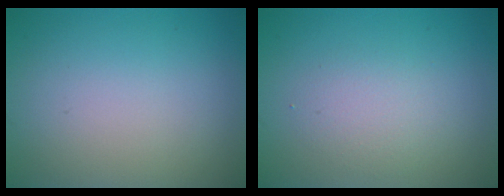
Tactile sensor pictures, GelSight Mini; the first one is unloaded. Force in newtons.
{"total": 2.1, "press": 2.1, "slide": 0.0}